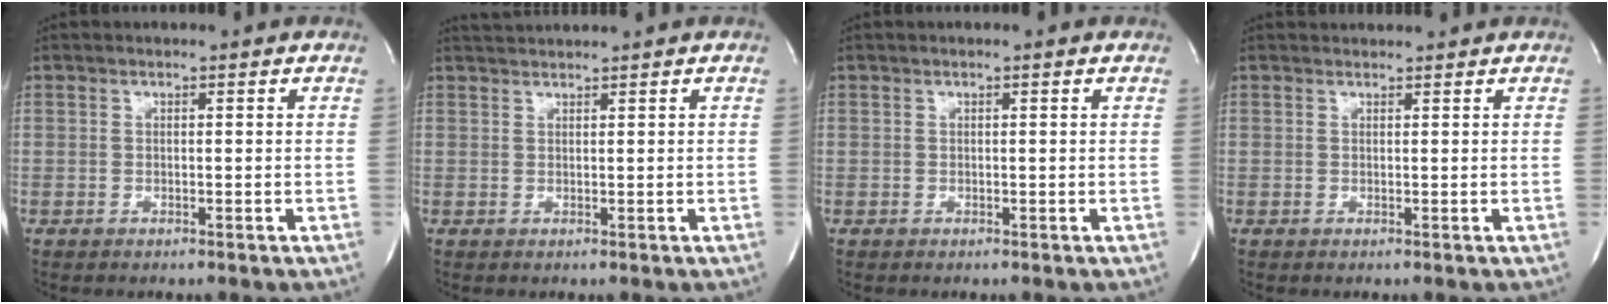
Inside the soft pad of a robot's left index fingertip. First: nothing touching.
{"total": 1.9, "force": [1.7, -0.8, 0.0], "torque": [-0.004, 0.007, 0.043]}
{"total": 0.6, "force": [0.3, 0.1, 0.5], "torque": [-0.011, 0.005, 0.003]}
{"total": 2.0, "force": [2.0, 0.2, 0.0], "torque": [-0.005, 0.018, 0.032]}